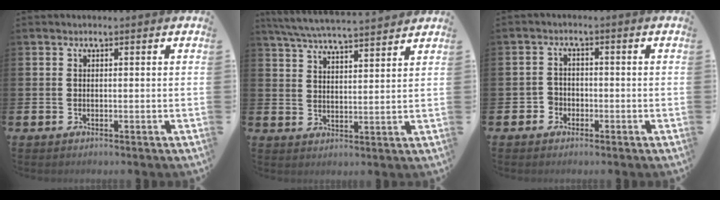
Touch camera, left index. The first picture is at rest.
{"total": 6.0, "force": [5.8, 0.1, 1.4], "torque": [-0.051, -0.033, 0.104]}
{"total": 2.3, "force": [-1.4, 1.8, 0.0], "torque": [-0.012, 0.006, -0.033]}